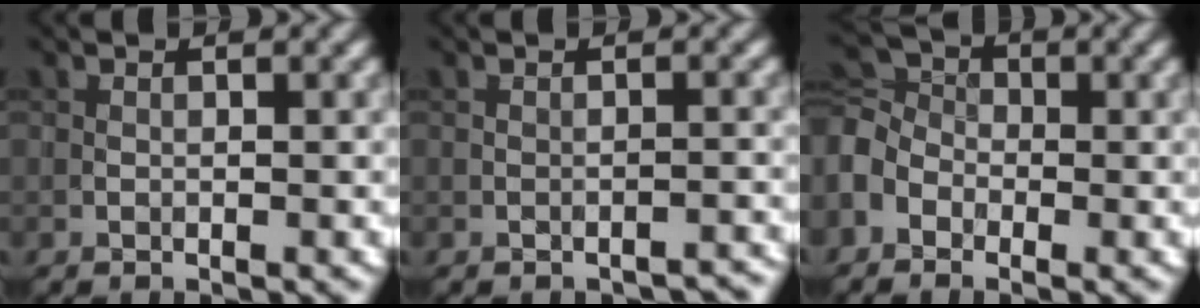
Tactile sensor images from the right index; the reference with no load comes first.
{"total": 1.6, "force": [-1.5, 0.3, 0.2], "torque": [0.006, 0.007, -0.021]}
{"total": 4.2, "force": [-1.4, 3.3, 2.1], "torque": [-0.052, 0.007, -0.047]}